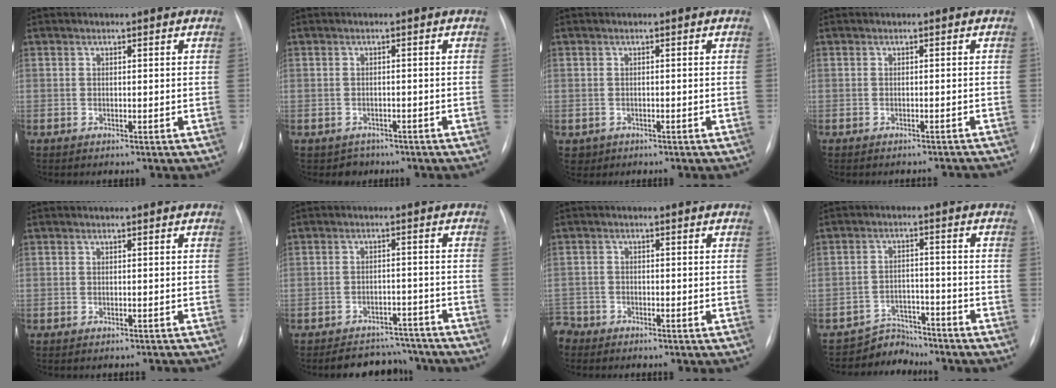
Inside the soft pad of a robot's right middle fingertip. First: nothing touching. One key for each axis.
{"total": 1.9, "fx": -1.3, "fy": 1.4, "fz": -0.3, "tx": 0.002, "ty": 0.006, "tz": -0.017}
{"total": 1.4, "fx": -0.5, "fy": 1.3, "fz": 0.1, "tx": -0.003, "ty": 0.005, "tz": -0.003}
{"total": 4.2, "fx": -4.1, "fy": 0.9, "fz": 0.8, "tx": -0.006, "ty": 0.001, "tz": -0.043}
{"total": 4.1, "fx": -3.9, "fy": 0.7, "fz": 1.0, "tx": -0.011, "ty": -0.001, "tz": -0.042}
{"total": 8.9, "fx": -8.3, "fy": 3.2, "fz": 0.8, "tx": 0.008, "ty": 0.018, "tz": -0.106}
{"total": 3.6, "fx": -3.1, "fy": 1.7, "fz": -0.4, "tx": 0.010, "ty": 0.000, "tz": -0.065}
{"total": 5.0, "fx": -4.7, "fy": 1.3, "fz": -1.3, "tx": 0.026, "ty": 0.017, "tz": -0.072}